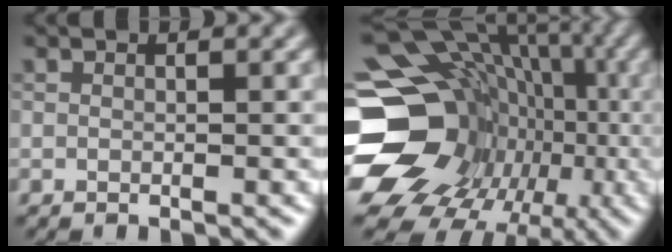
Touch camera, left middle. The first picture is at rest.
{"total": 21.7, "force": [-3.7, 18.6, 10.4], "torque": [-0.155, -0.003, -0.077]}